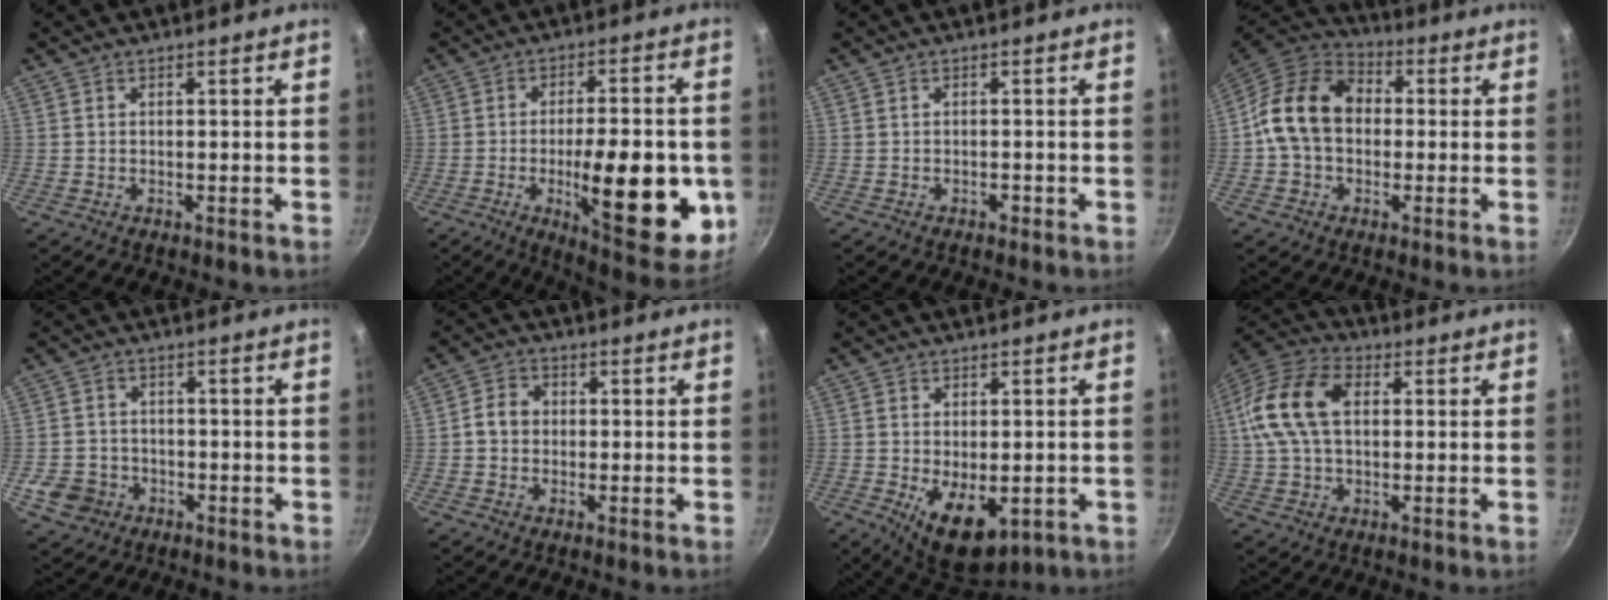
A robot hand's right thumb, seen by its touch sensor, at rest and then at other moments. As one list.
[{"total": 22.2, "force": [-4.6, 7.6, 20.3], "torque": [-0.246, 0.000, -0.059]}, {"total": 0.9, "force": [-0.5, 0.5, 0.4], "torque": [-0.004, 0.007, -0.006]}, {"total": 13.9, "force": [0.4, 10.6, 8.9], "torque": [-0.123, 0.030, -0.011]}, {"total": 6.4, "force": [-2.5, 5.4, 2.2], "torque": [-0.031, 0.023, -0.039]}, {"total": 5.5, "force": [0.0, 4.7, 2.8], "torque": [-0.028, 0.013, -0.014]}, {"total": 11.0, "force": [-2.9, 6.3, 8.5], "torque": [-0.108, -0.010, -0.027]}, {"total": 15.6, "force": [2.4, 9.8, 11.9], "torque": [-0.225, 0.028, 0.031]}]